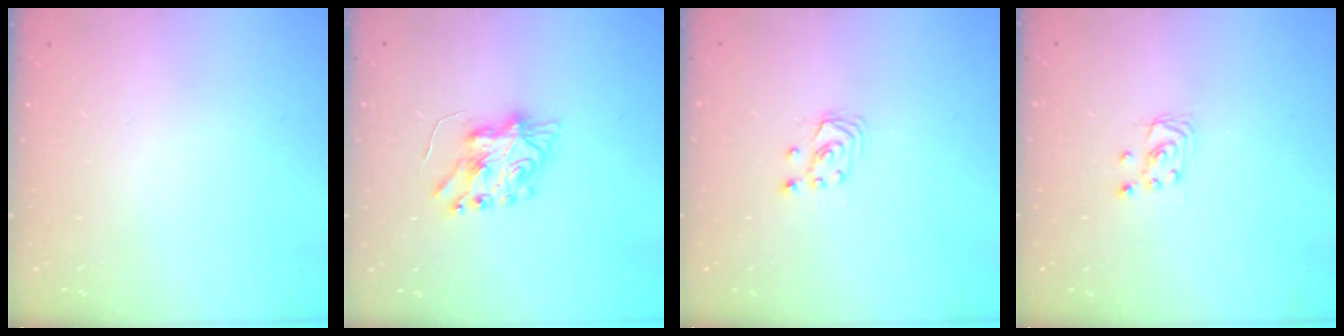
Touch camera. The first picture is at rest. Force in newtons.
{"total": 7.4, "press": 7.4, "slide": 0.2}
{"total": 2.6, "press": 2.6, "slide": 0.3}
{"total": 2.3, "press": 2.2, "slide": 0.3}